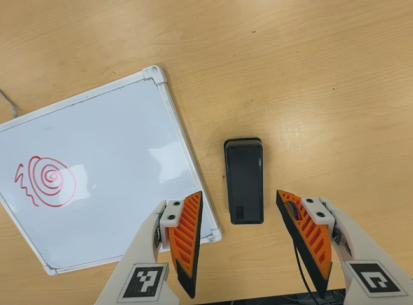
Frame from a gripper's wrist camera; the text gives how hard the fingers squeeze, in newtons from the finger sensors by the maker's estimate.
{"total": 0.0}